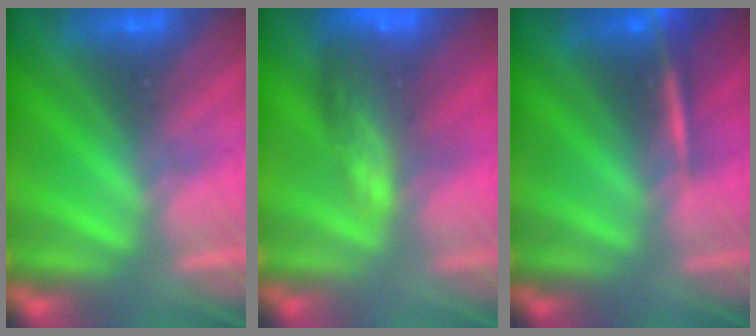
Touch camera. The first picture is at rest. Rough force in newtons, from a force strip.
{"total": 8.9}
{"total": 2.3}